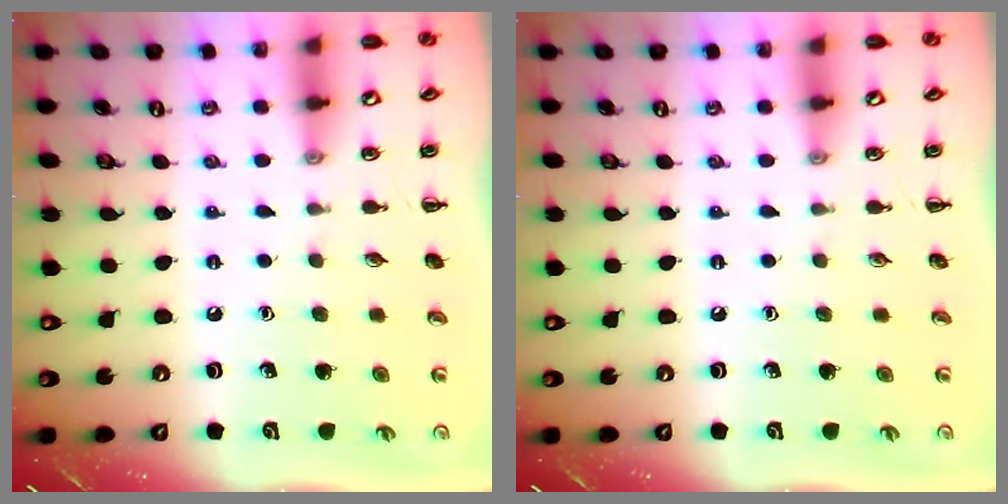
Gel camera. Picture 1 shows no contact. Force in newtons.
{"total": 0.0}